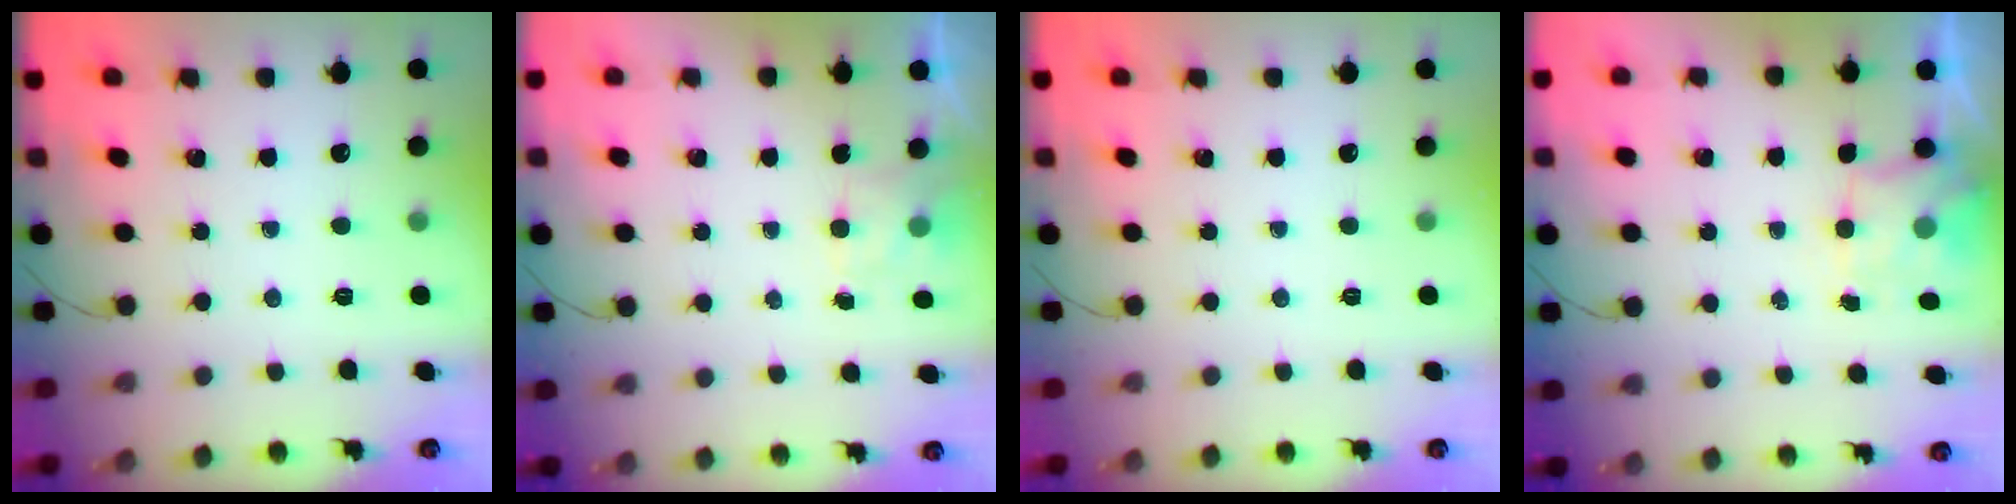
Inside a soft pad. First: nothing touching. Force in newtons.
{"total": 1.4, "press": 0.7, "slide": 1.2}
{"total": 0.0}
{"total": 2.0, "press": 1.9, "slide": 0.5}